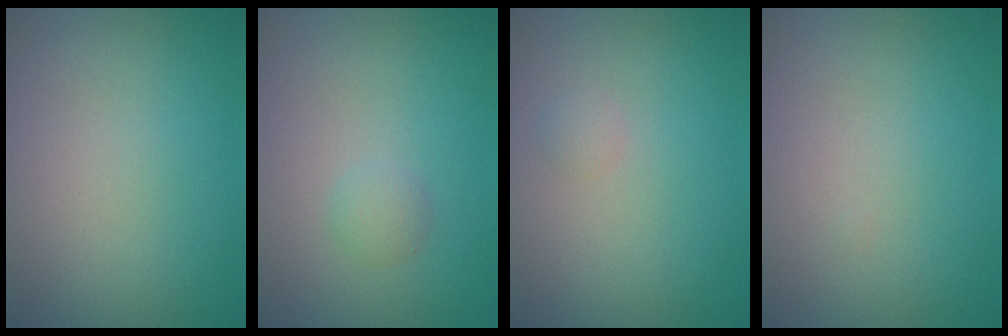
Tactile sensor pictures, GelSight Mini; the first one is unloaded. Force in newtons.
{"total": 1.1, "press": 1.1, "slide": 0.0}
{"total": 0.7, "press": 0.7, "slide": 0.0}
{"total": 0.0}